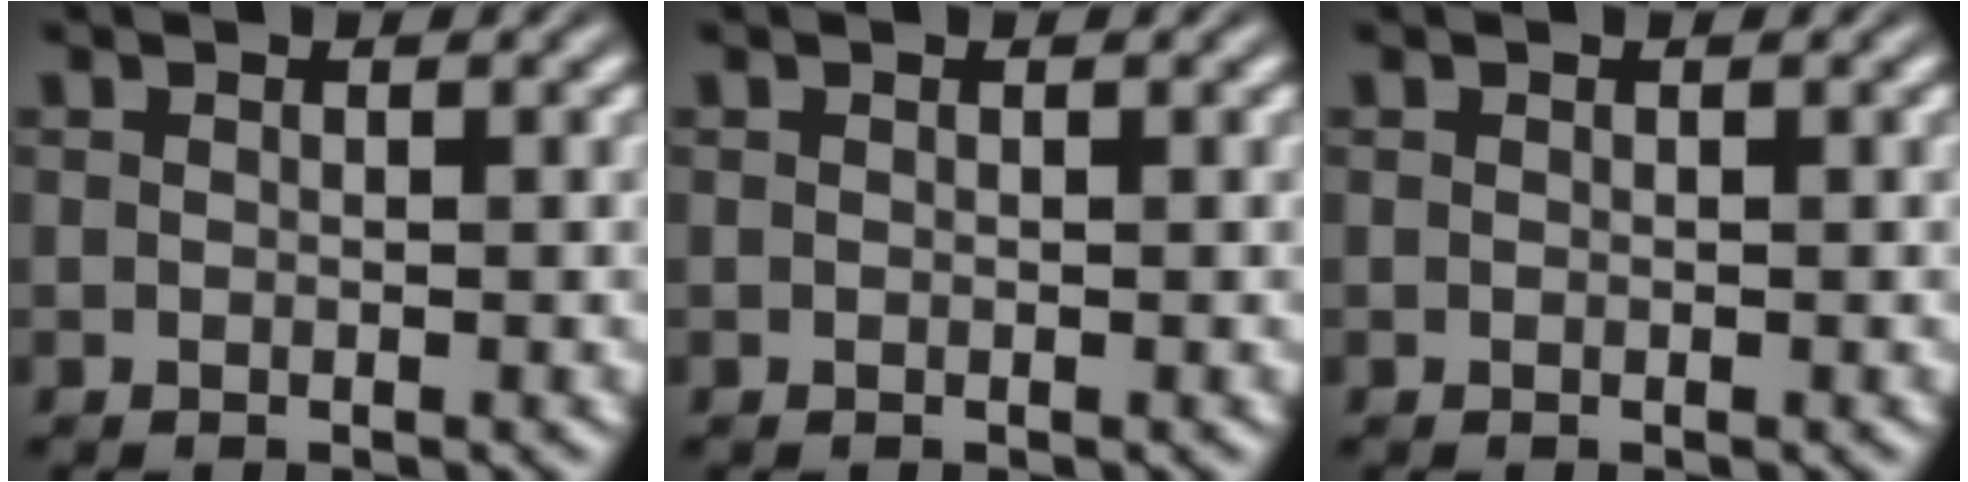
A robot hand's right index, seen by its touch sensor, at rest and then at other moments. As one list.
[{"total": 0.0}, {"total": 0.0}]